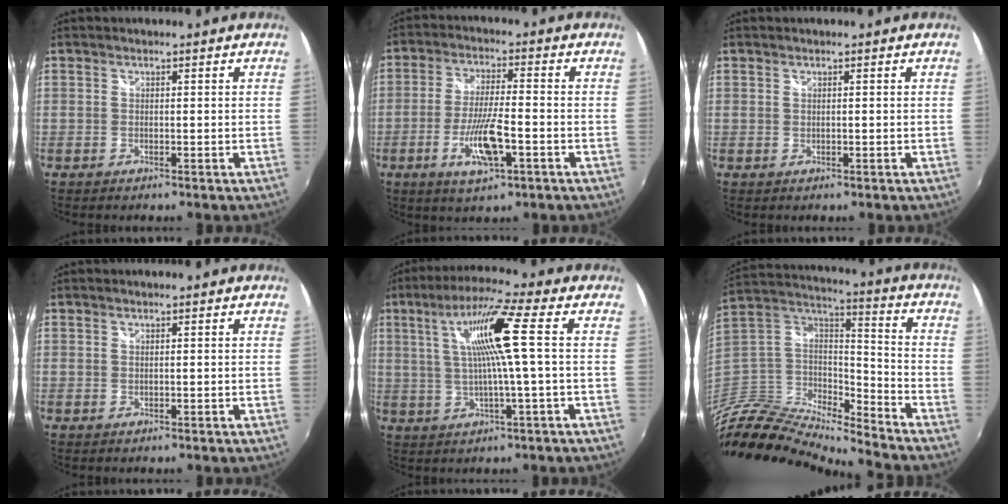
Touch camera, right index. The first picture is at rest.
{"total": 9.5, "force": [-3.7, 2.1, 8.5], "torque": [-0.170, -0.010, -0.067]}
{"total": 0.0}
{"total": 0.0}
{"total": 11.5, "force": [2.2, -0.5, 11.3], "torque": [-0.208, 0.009, 0.042]}
{"total": 18.3, "force": [-15.7, 3.7, 8.6], "torque": [-0.181, -0.011, -0.307]}